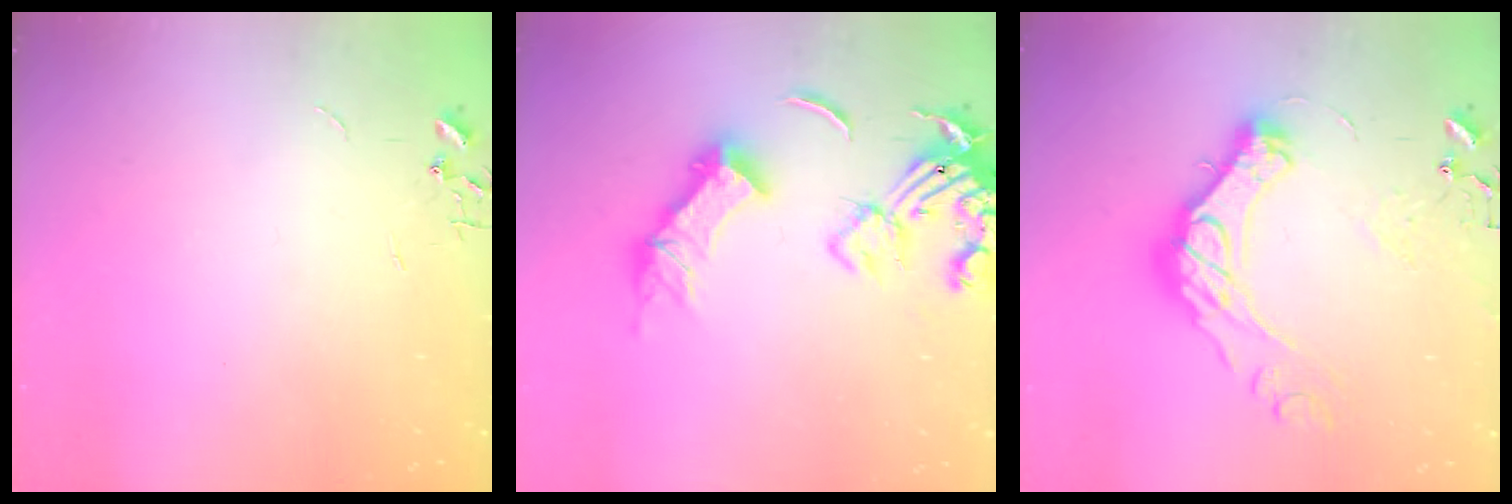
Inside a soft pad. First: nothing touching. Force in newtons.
{"total": 18.2, "press": 18.1, "slide": 2.1}
{"total": 18.7, "press": 18.6, "slide": 1.4}